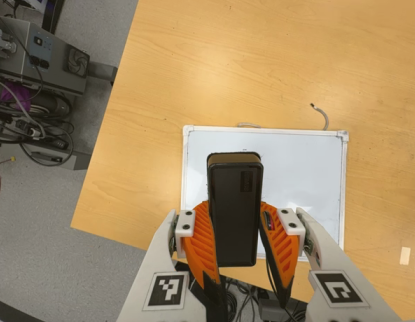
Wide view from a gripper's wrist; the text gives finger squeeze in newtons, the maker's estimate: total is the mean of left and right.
{"total": 7.2, "left": 6.5, "right": 8.0}